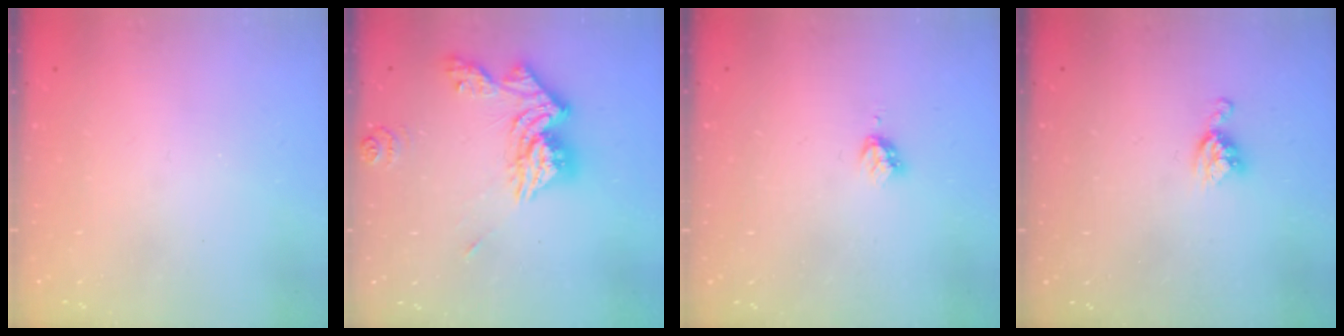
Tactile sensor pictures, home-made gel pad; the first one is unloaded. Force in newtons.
{"total": 15.2, "press": 15.1, "slide": 1.6}
{"total": 2.9, "press": 2.8, "slide": 0.4}
{"total": 5.5, "press": 5.5, "slide": 0.1}